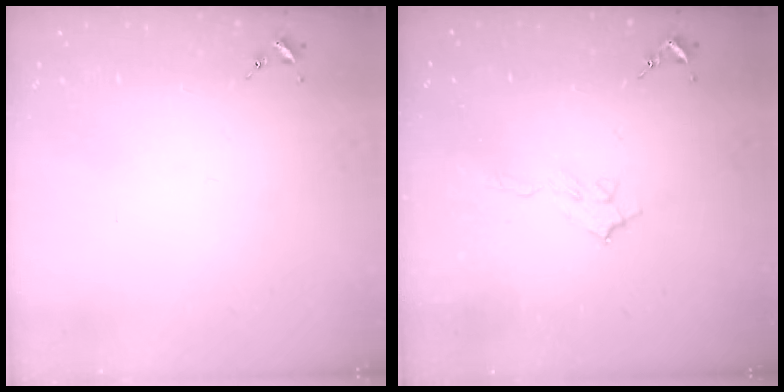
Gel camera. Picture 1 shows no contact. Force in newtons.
{"total": 6.5, "press": 6.5, "slide": 0.8}